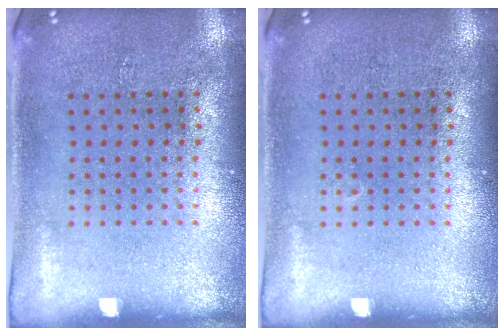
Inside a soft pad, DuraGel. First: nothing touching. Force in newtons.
{"total": 0.0}